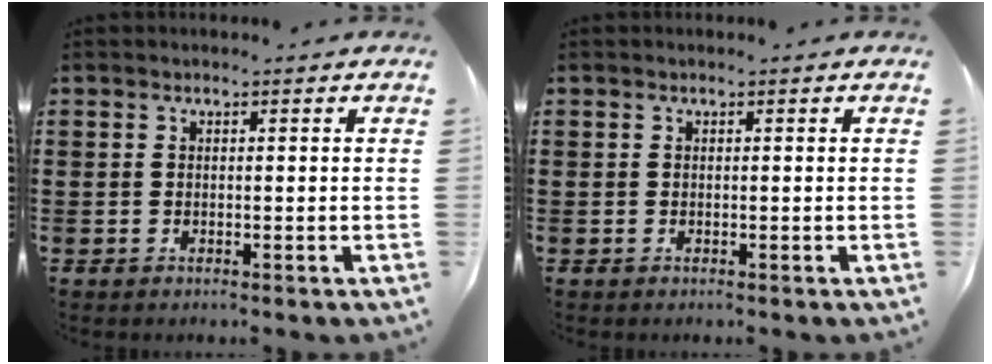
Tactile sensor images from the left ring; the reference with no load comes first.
{"total": 0.0}